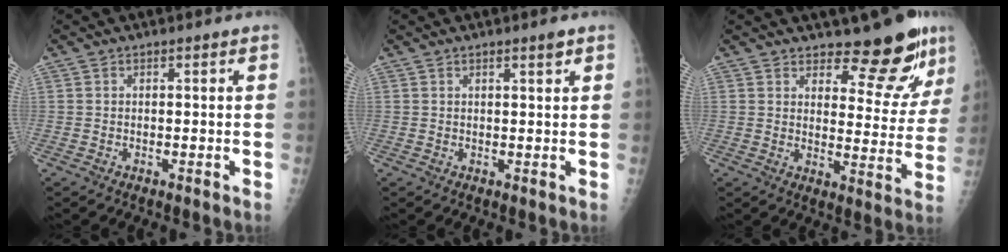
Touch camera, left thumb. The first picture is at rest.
{"total": 1.5, "force": [1.0, 0.1, 1.1], "torque": [-0.015, -0.006, 0.015]}
{"total": 11.8, "force": [9.8, 3.9, 5.3], "torque": [-0.032, -0.089, 0.127]}